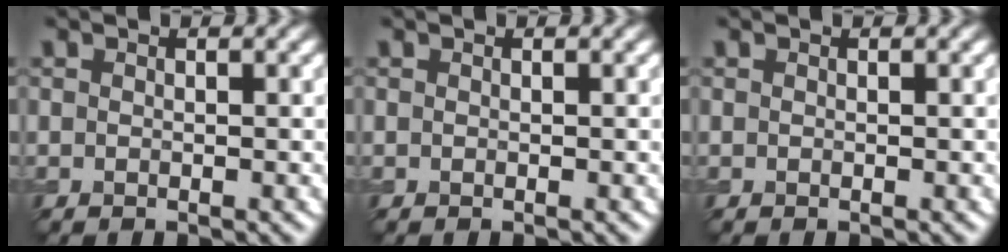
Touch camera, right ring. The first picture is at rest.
{"total": 0.0}
{"total": 0.0}